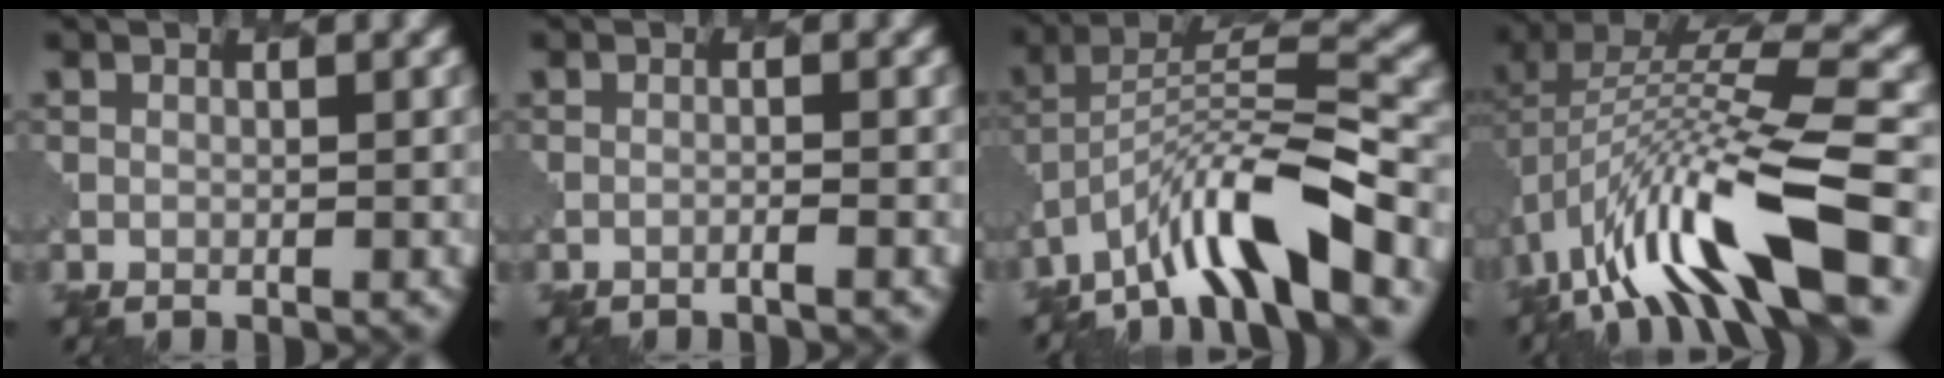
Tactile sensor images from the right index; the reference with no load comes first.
{"total": 0.5, "force": [-0.4, -0.1, 0.3], "torque": [0.003, -0.001, -0.015]}
{"total": 10.2, "force": [-6.6, 2.2, 7.5], "torque": [-0.122, 0.016, -0.121]}
{"total": 12.3, "force": [-4.0, 4.5, 10.8], "torque": [-0.195, 0.018, -0.060]}